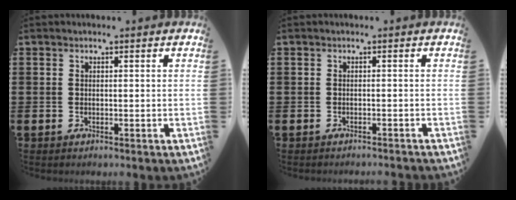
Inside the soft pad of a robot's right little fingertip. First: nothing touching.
{"total": 0.6, "force": [-0.6, -0.1, 0.0], "torque": [0.000, -0.002, -0.013]}